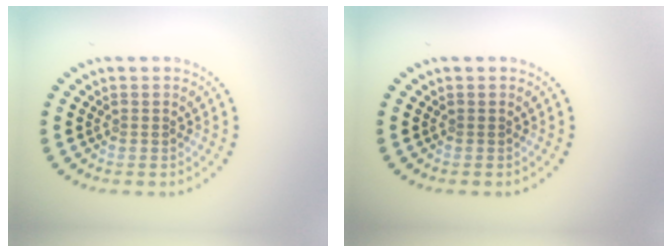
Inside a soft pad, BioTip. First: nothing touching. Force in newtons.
{"total": 0.0}